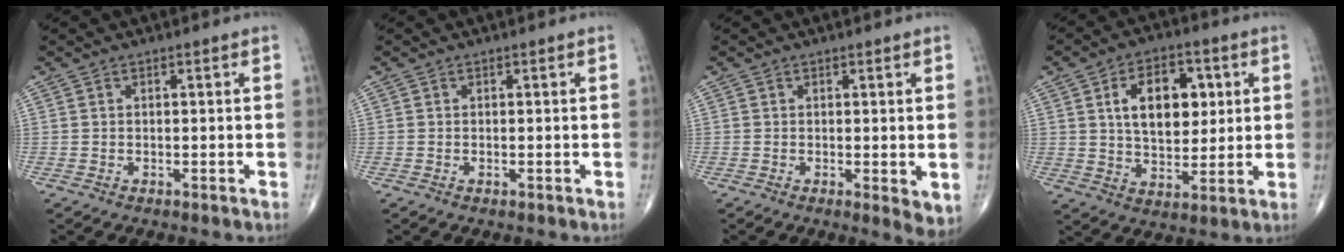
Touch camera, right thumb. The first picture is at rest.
{"total": 0.0}
{"total": 3.6, "force": [-0.2, 1.3, 3.4], "torque": [-0.047, -0.013, -0.004]}
{"total": 13.2, "force": [3.3, 8.1, 9.9], "torque": [-0.120, -0.006, 0.056]}